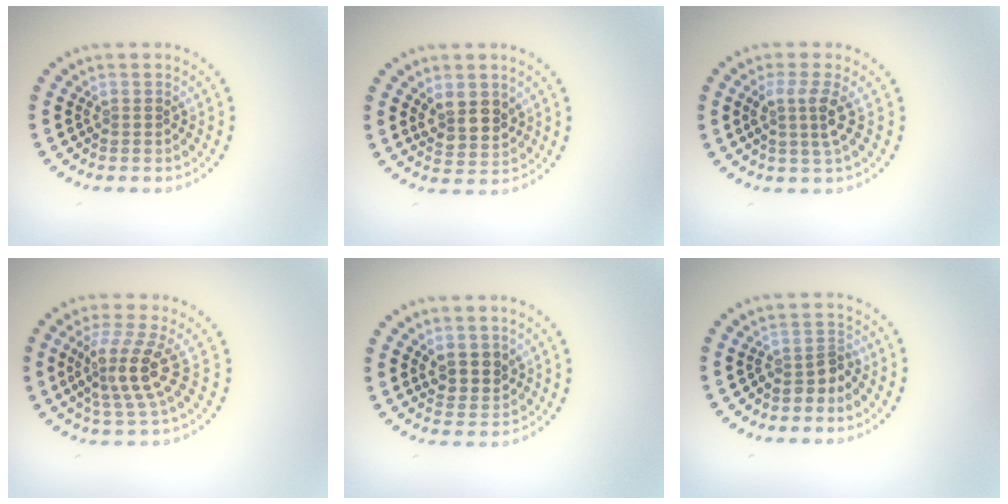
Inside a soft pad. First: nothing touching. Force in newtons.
{"total": 2.8, "press": 2.6, "slide": 1.1}
{"total": 2.7, "press": 1.9, "slide": 1.8}
{"total": 4.0, "press": 3.0, "slide": 2.6}
{"total": 2.5, "press": 2.3, "slide": 0.8}
{"total": 2.1, "press": 1.5, "slide": 1.4}